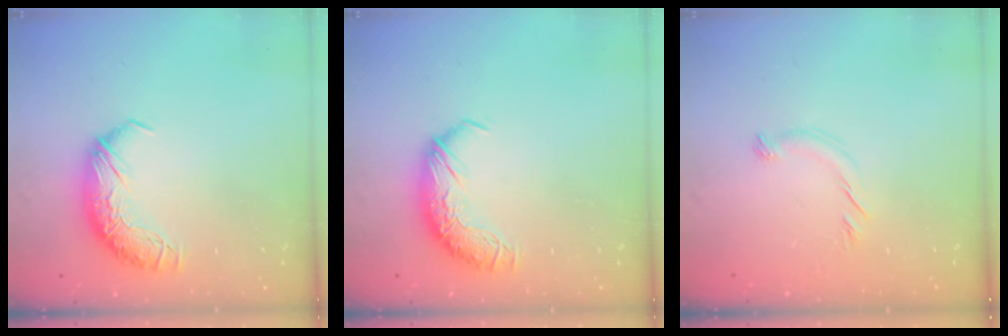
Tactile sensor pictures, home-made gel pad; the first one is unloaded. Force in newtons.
{"total": 0.0}
{"total": 5.6, "press": 5.4, "slide": 1.3}